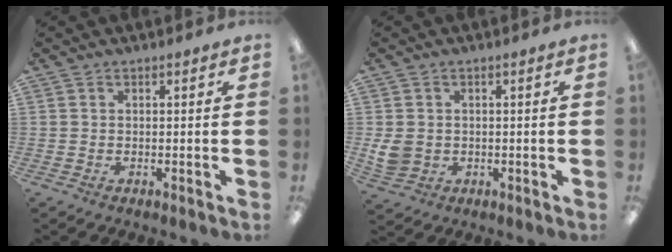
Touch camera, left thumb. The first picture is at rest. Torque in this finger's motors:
{"motor_torque": [-0.37, 0.57, 0.35, -0.27, 0.05]}